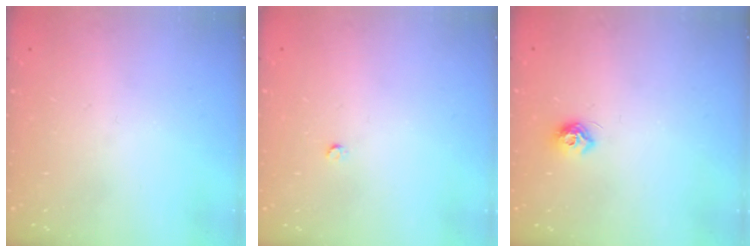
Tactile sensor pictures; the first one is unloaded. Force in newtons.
{"total": 2.2, "press": 2.2, "slide": 0.3}
{"total": 7.2, "press": 7.2, "slide": 0.5}